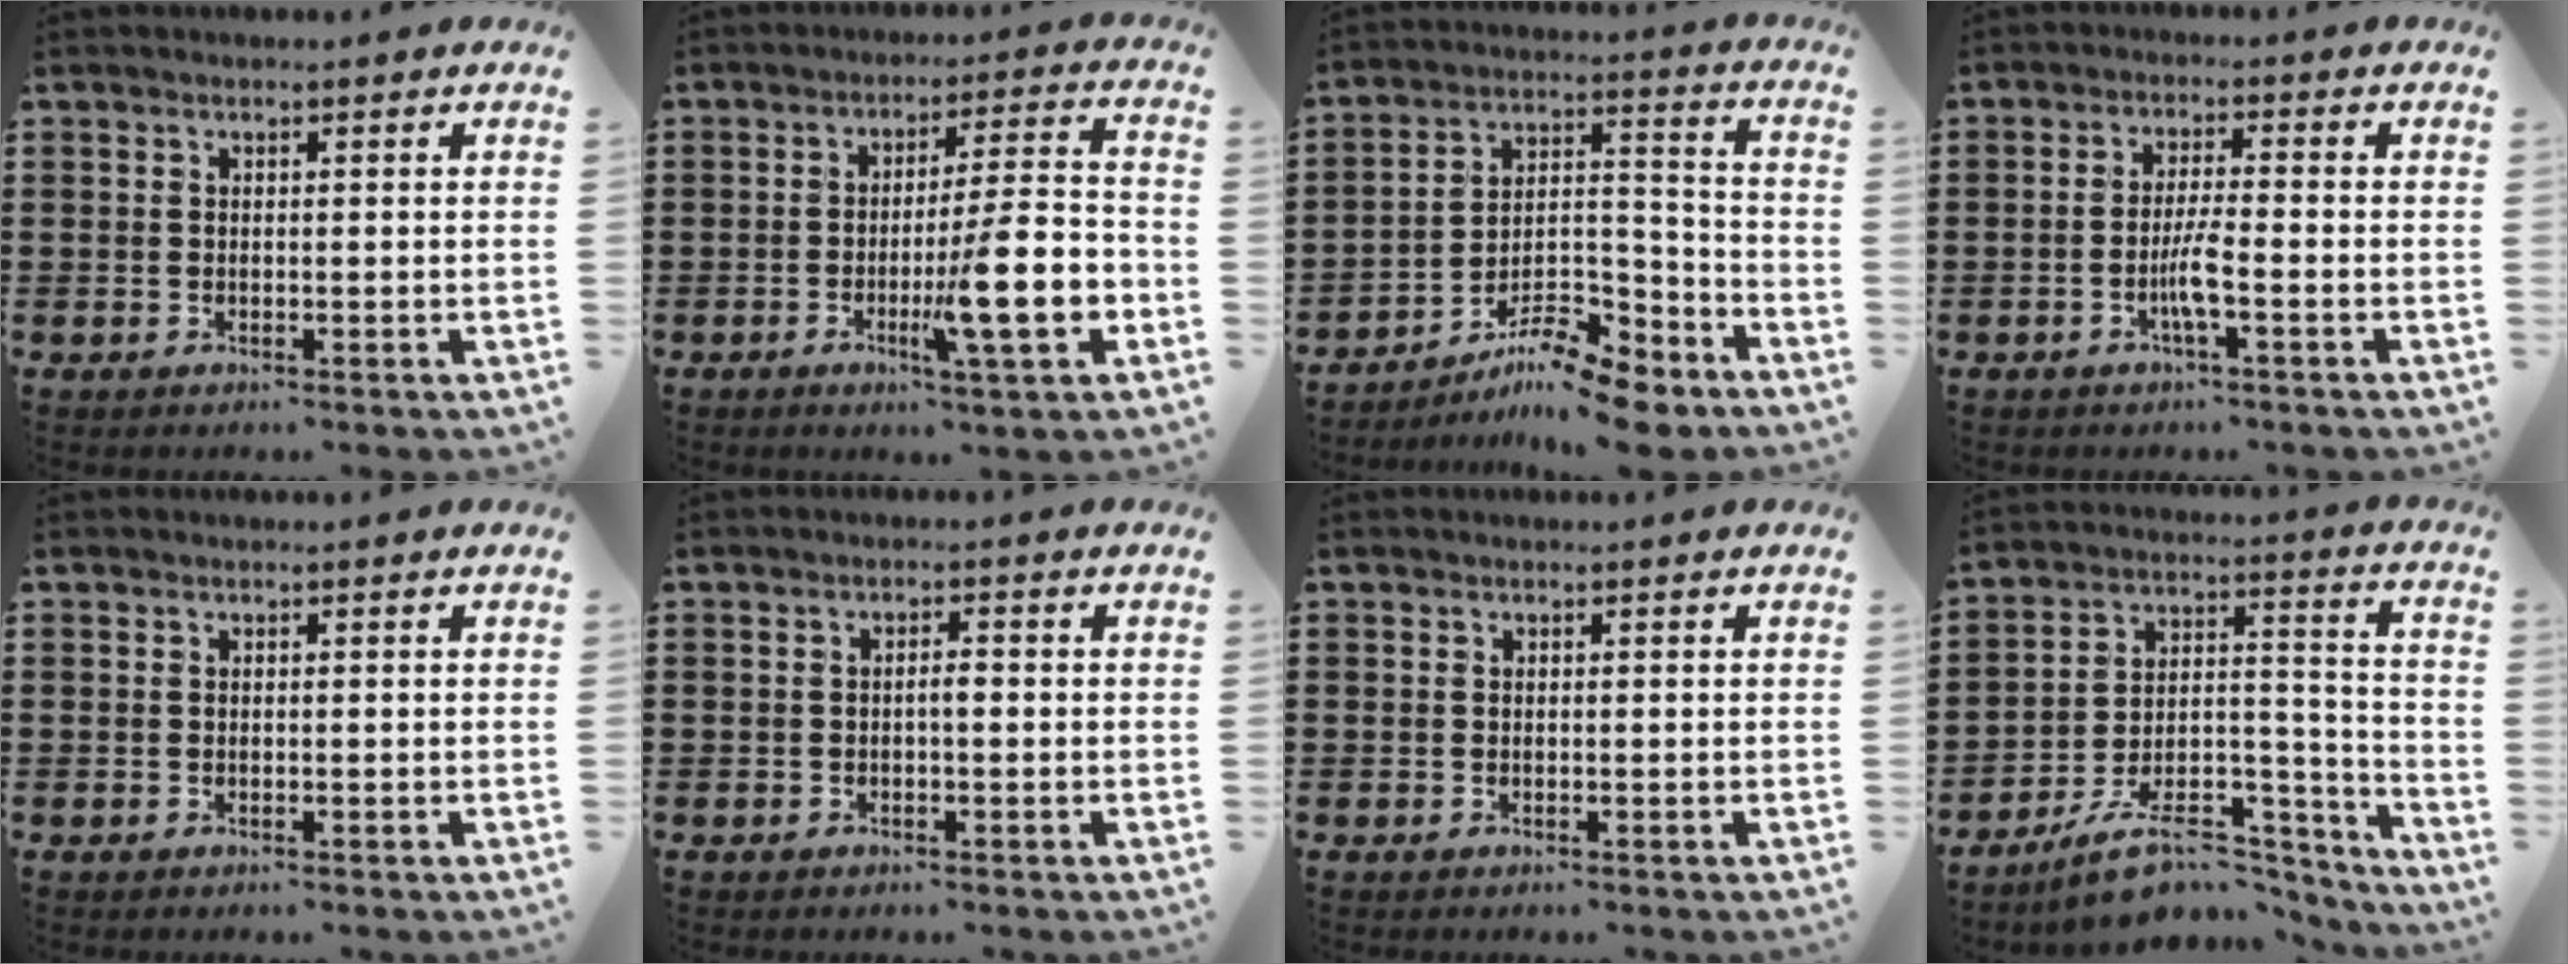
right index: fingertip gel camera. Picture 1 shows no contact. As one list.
[{"total": 12.4, "force": [-3.9, 1.8, 11.7], "torque": [-0.185, -0.006, -0.068]}, {"total": 9.9, "force": [-8.4, 2.4, 4.8], "torque": [-0.077, 0.025, -0.161]}, {"total": 4.0, "force": [-1.5, 0.1, 3.8], "torque": [-0.080, -0.008, -0.032]}, {"total": 0.0}, {"total": 1.6, "force": [-0.3, 0.4, 1.5], "torque": [-0.028, 0.002, -0.007]}, {"total": 0.0}, {"total": 11.8, "force": [-9.6, 4.5, 5.3], "torque": [-0.081, 0.046, -0.174]}]